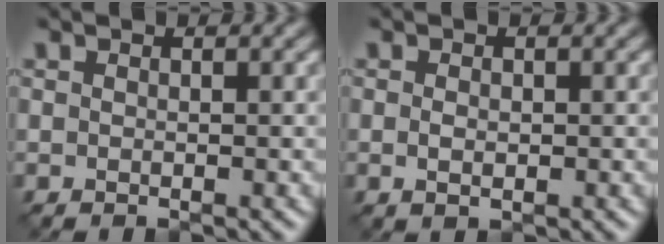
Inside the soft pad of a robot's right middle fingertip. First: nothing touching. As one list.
[{"total": 1.2, "force": [0.0, 0.7, 0.9], "torque": [-0.016, -0.003, 0.000]}]